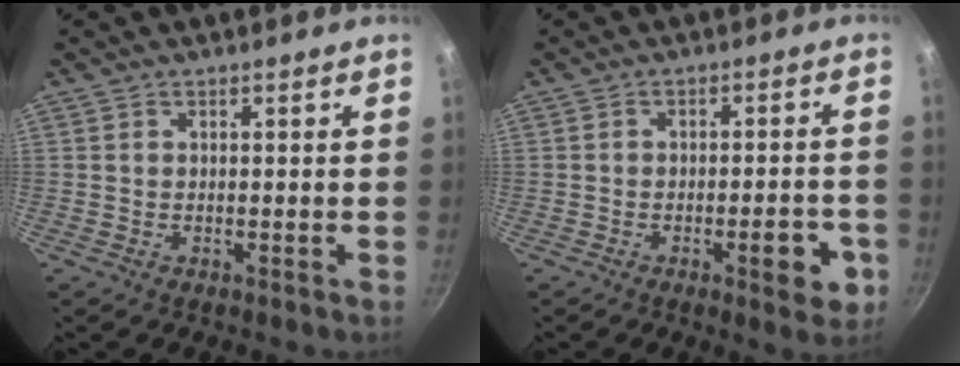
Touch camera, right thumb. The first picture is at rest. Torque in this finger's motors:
{"motor_torque": [0.98, 0.39, 0.63, -0.11, 0.22]}